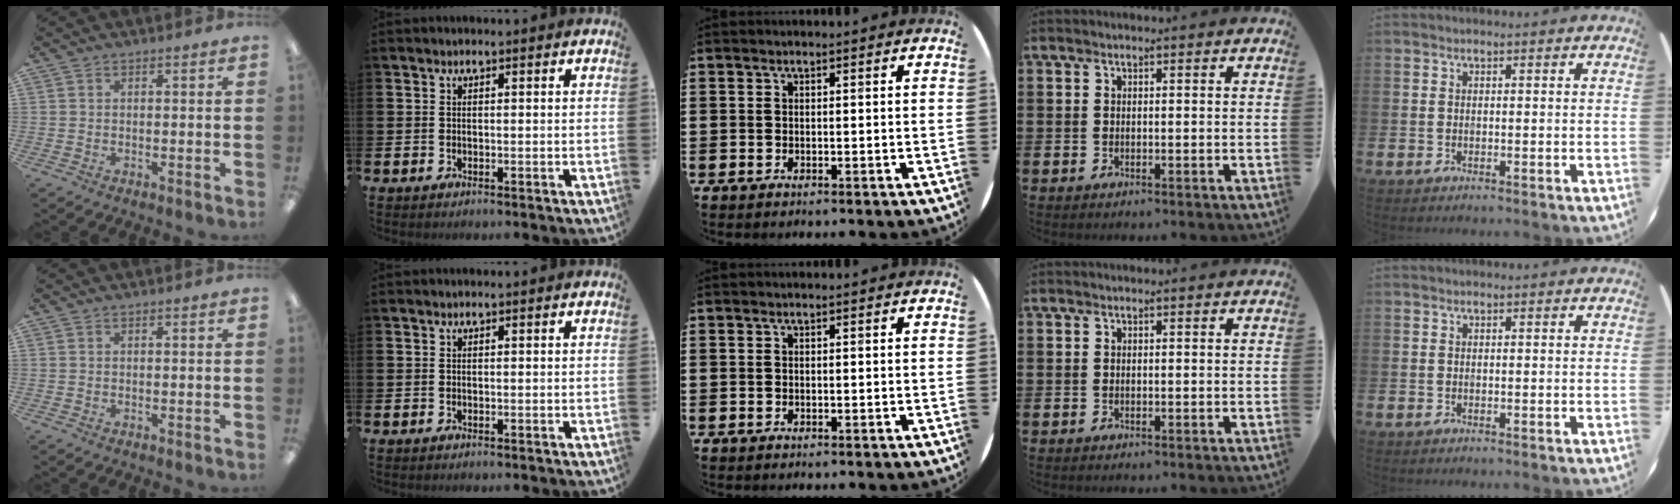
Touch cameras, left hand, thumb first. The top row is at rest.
{}